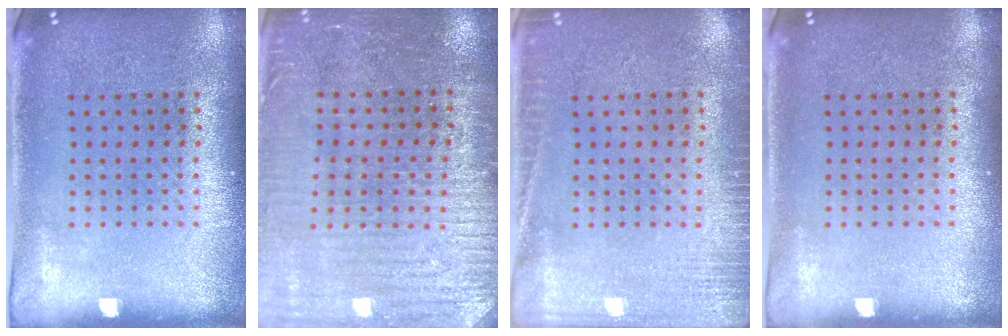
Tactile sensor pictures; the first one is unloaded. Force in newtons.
{"total": 3.1, "press": 3.0, "slide": 0.9}
{"total": 2.7, "press": 2.7, "slide": 0.5}
{"total": 0.0}